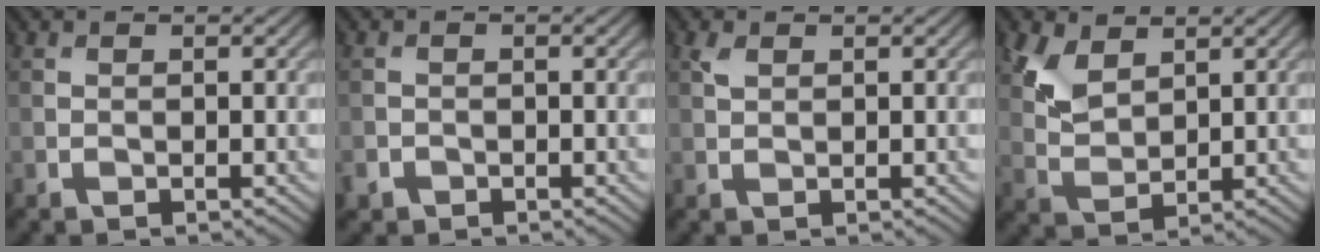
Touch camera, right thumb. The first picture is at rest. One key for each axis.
{"total": 1.3, "fx": -0.9, "fy": 0.9, "fz": 0.2, "tx": -0.004, "ty": -0.003, "tz": -0.022}
{"total": 1.3, "fx": 0.7, "fy": 0.7, "fz": 0.8, "tx": -0.024, "ty": 0.003, "tz": 0.016}
{"total": 5.4, "fx": 2.9, "fy": 3.2, "fz": 3.3, "tx": -0.083, "ty": -0.003, "tz": 0.061}